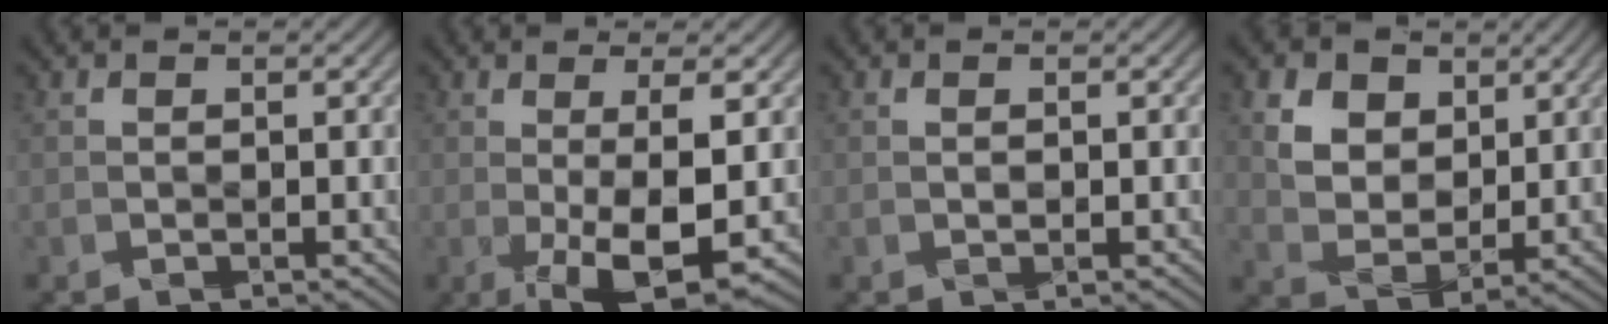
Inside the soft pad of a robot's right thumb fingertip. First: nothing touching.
{"total": 8.3, "force": [-1.2, 2.0, 8.0], "torque": [-0.140, -0.005, -0.015]}
{"total": 0.7, "force": [0.1, 0.2, 0.6], "torque": [-0.013, -0.001, 0.001]}
{"total": 7.4, "force": [3.6, 5.2, 3.9], "torque": [-0.105, -0.015, 0.065]}